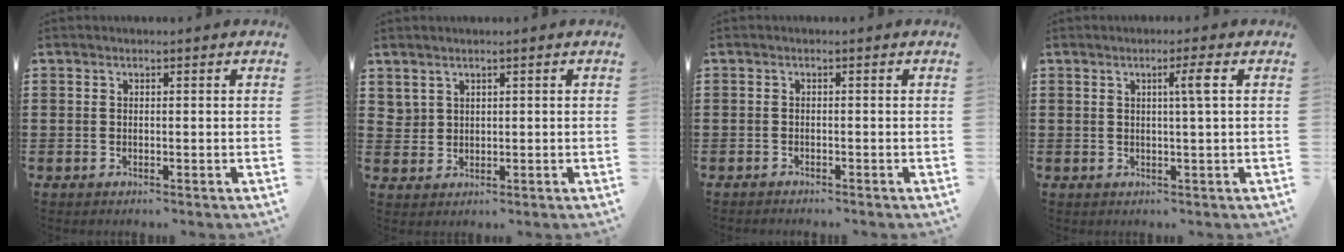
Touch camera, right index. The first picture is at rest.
{"total": 2.1, "force": [1.5, 1.4, 0.3], "torque": [-0.012, 0.006, 0.030]}
{"total": 0.8, "force": [-0.8, 0.0, 0.0], "torque": [-0.002, 0.000, -0.016]}
{"total": 3.0, "force": [0.8, -0.4, 2.9], "torque": [-0.046, -0.006, 0.006]}